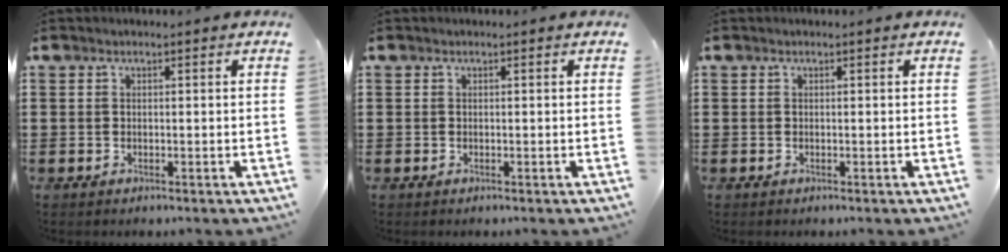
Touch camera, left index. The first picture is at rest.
{"total": 0.0}
{"total": 0.0}